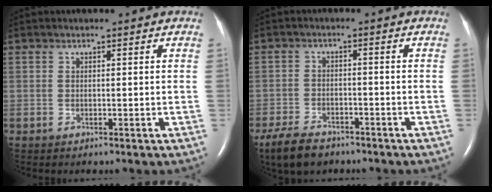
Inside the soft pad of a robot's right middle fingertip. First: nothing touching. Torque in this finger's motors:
{"motor_torque": [0.00, -0.01, -0.01, 0.04]}